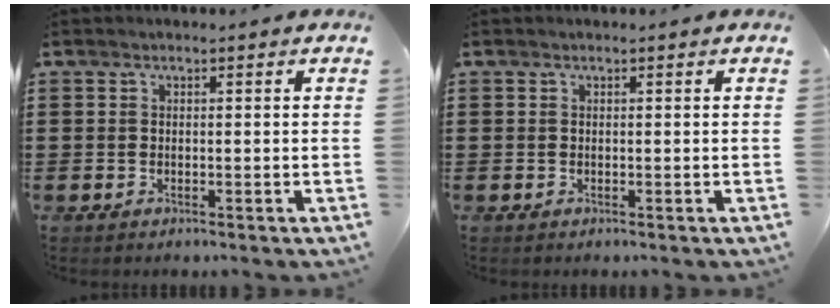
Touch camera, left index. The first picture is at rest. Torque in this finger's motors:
{"motor_torque": [0.00, 0.00, 0.00, 0.00]}